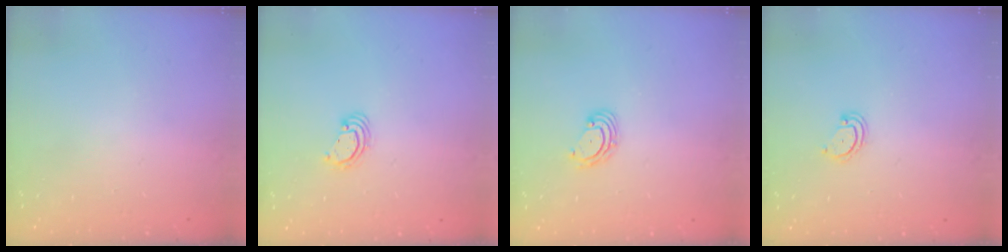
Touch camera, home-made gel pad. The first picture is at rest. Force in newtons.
{"total": 2.2, "press": 2.2, "slide": 0.2}
{"total": 2.8, "press": 2.8, "slide": 0.3}
{"total": 2.5, "press": 2.5, "slide": 0.2}